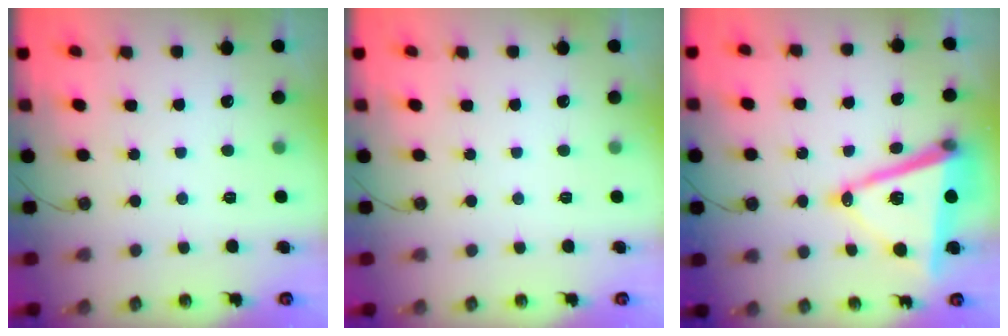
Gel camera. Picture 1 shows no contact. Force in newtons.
{"total": 0.0}
{"total": 16.2, "press": 15.7, "slide": 4.0}